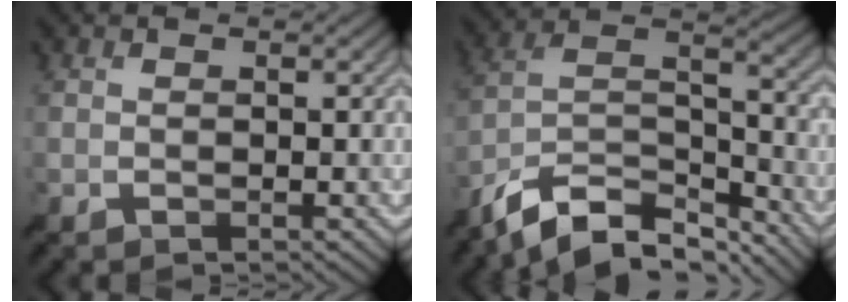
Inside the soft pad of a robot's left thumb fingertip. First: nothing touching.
{"total": 12.2, "force": [-9.3, 4.5, 6.5], "torque": [-0.141, 0.002, -0.169]}